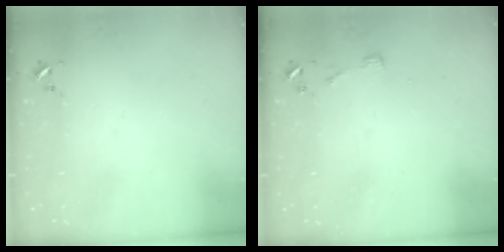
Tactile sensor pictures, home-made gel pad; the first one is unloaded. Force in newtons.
{"total": 3.3, "press": 3.3, "slide": 0.4}